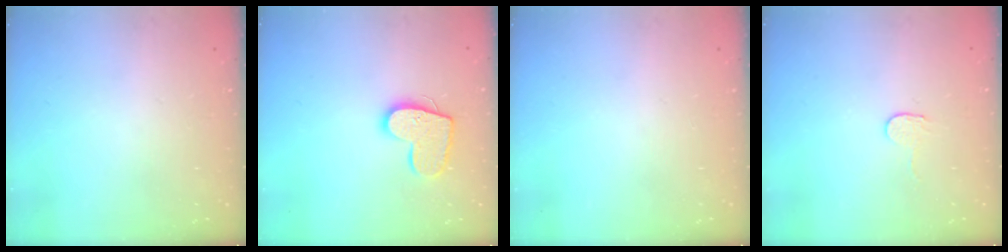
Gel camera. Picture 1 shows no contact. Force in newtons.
{"total": 13.0, "press": 13.0, "slide": 0.9}
{"total": 0.0}
{"total": 2.7, "press": 2.7, "slide": 0.2}